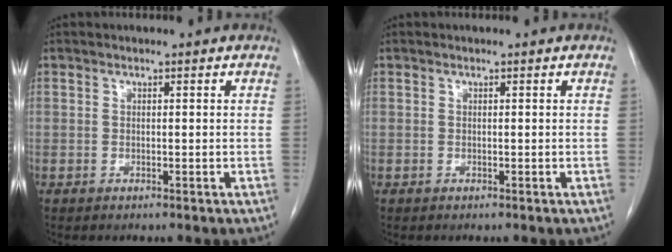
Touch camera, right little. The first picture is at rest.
{"total": 0.0}